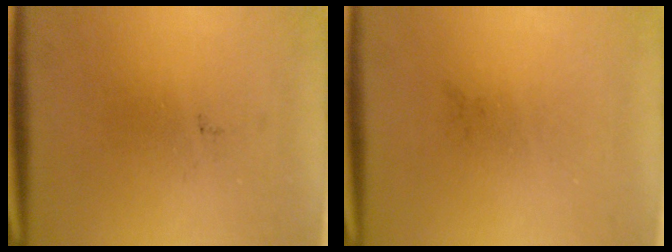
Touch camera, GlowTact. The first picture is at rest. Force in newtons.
{"total": 0.0}